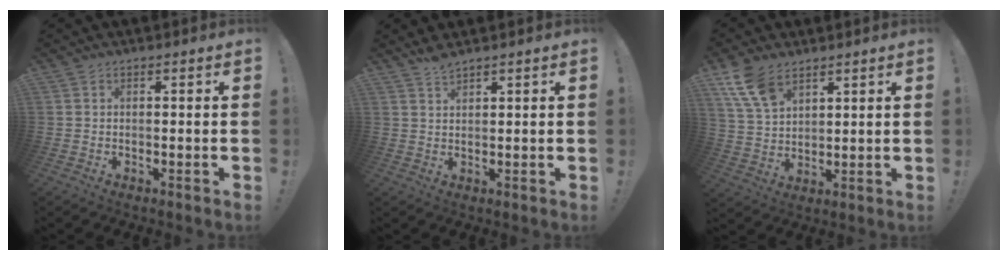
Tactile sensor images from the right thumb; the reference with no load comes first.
{"total": 2.9, "force": [2.7, 0.3, 1.0], "torque": [-0.018, -0.016, 0.049]}
{"total": 10.7, "force": [6.7, 5.9, 5.8], "torque": [-0.127, -0.026, 0.134]}